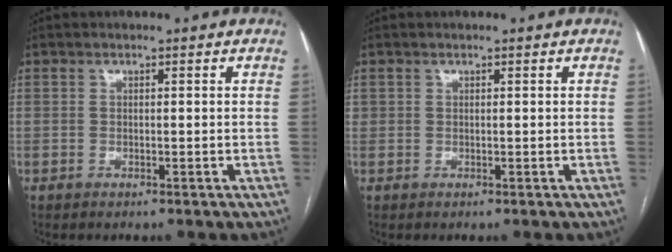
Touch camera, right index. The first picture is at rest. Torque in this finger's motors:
{"motor_torque": [1.92, -0.22, 1.00, 0.21]}